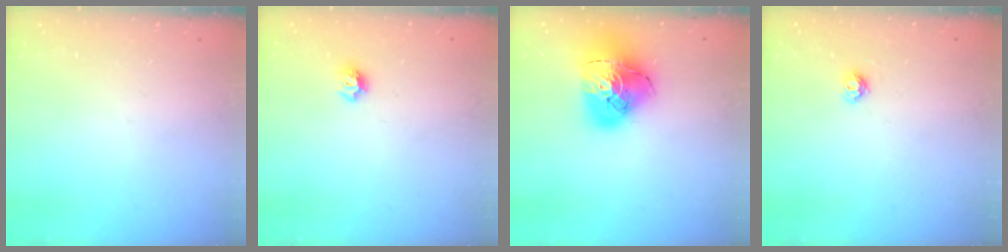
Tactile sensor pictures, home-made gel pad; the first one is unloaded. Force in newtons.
{"total": 6.5, "press": 6.5, "slide": 0.8}
{"total": 18.7, "press": 18.6, "slide": 2.1}
{"total": 5.8, "press": 5.8, "slide": 0.3}